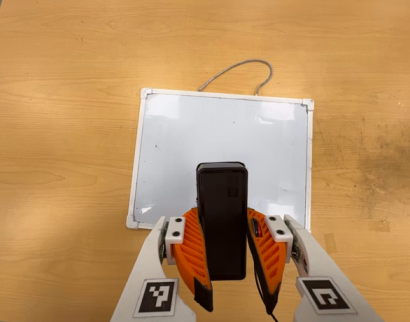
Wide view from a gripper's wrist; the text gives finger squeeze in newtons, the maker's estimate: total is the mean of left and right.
{"total": 10.1, "left": 8.5, "right": 11.6}